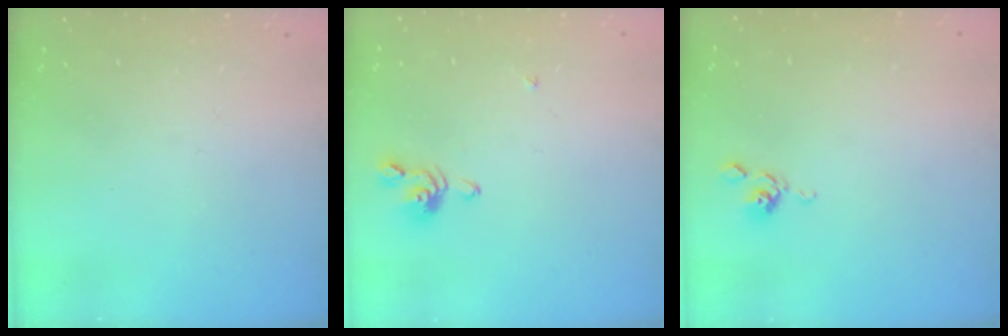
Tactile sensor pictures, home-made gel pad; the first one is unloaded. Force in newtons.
{"total": 2.1, "press": 2.1, "slide": 0.3}
{"total": 6.3, "press": 6.3, "slide": 0.8}